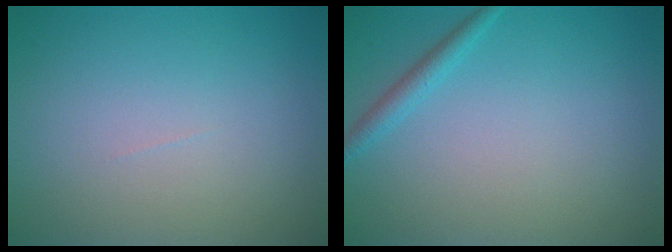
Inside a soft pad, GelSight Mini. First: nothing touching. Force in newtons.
{"total": 1.4, "press": 1.4, "slide": 0.1}